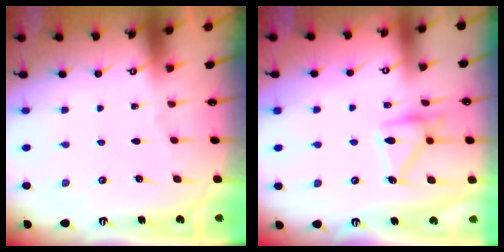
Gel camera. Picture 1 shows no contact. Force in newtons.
{"total": 16.1, "press": 16.1, "slide": 0.8}